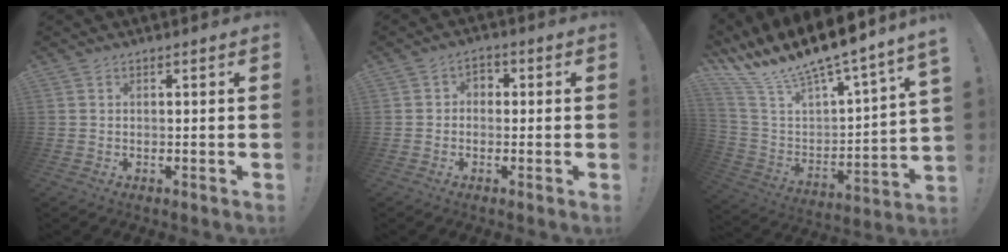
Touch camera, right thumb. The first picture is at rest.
{"total": 2.7, "force": [-1.0, 2.2, 1.3], "torque": [-0.026, 0.007, -0.018]}
{"total": 12.1, "force": [9.1, 2.7, 7.5], "torque": [-0.128, -0.081, 0.146]}